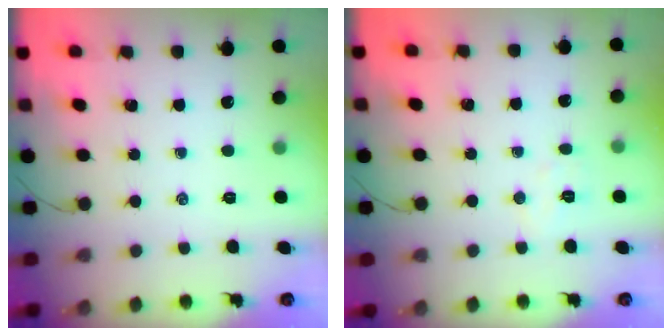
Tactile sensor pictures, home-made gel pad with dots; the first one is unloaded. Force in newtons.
{"total": 4.0, "press": 3.9, "slide": 0.9}